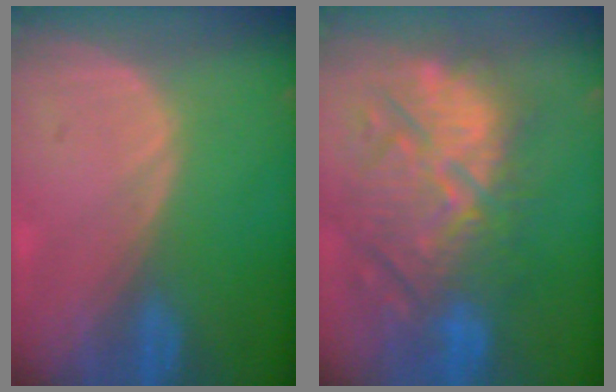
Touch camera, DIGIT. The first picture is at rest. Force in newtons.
{"total": 12.8, "press": 12.2, "slide": 4.0}